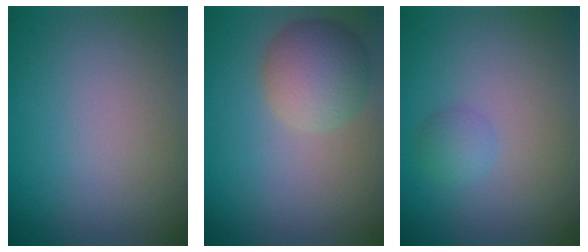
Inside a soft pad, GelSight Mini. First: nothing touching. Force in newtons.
{"total": 4.7, "press": 4.7, "slide": 0.1}
{"total": 1.3, "press": 1.3, "slide": 0.0}